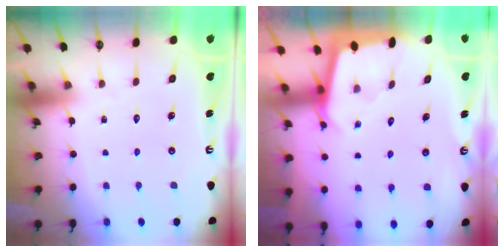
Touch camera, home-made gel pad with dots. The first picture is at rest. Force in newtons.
{"total": 2.0, "press": 2.0, "slide": 0.2}